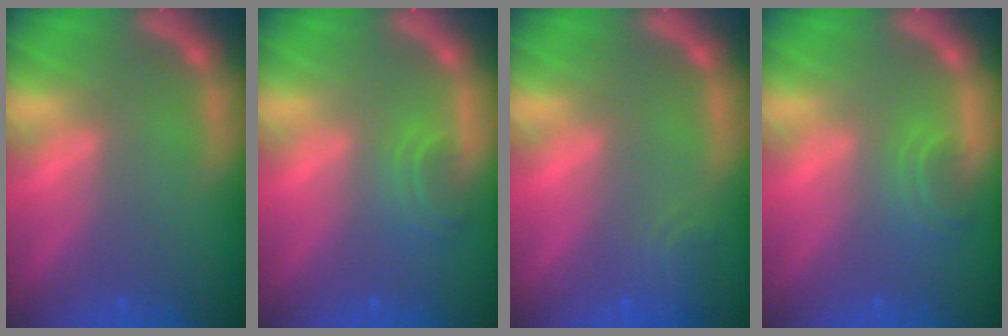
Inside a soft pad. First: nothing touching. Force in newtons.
{"total": 2.4}
{"total": 2.4}
{"total": 2.4}